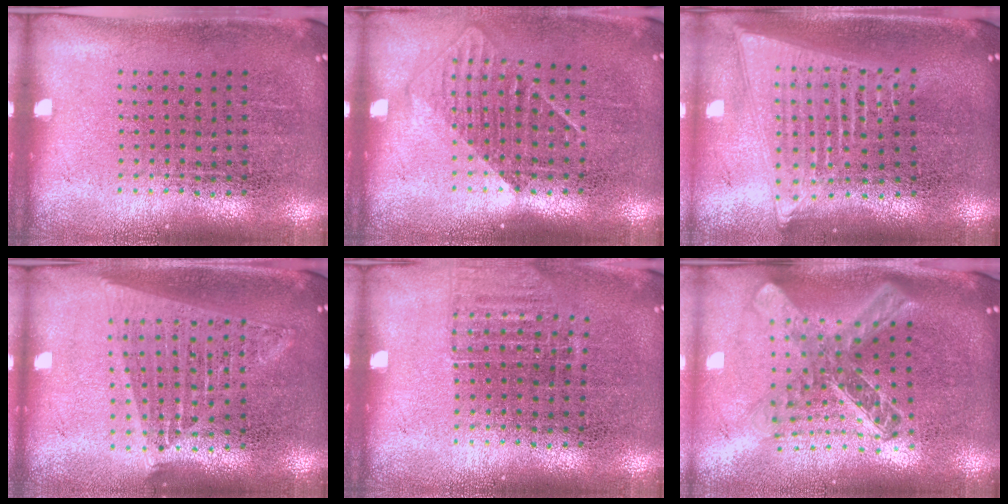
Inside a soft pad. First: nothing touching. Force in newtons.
{"total": 1.3, "press": 0.9, "slide": 0.8}
{"total": 2.1, "press": 1.8, "slide": 1.1}
{"total": 1.8, "press": 1.6, "slide": 0.8}
{"total": 0.9, "press": 0.9, "slide": 0.1}
{"total": 2.6, "press": 1.9, "slide": 1.7}